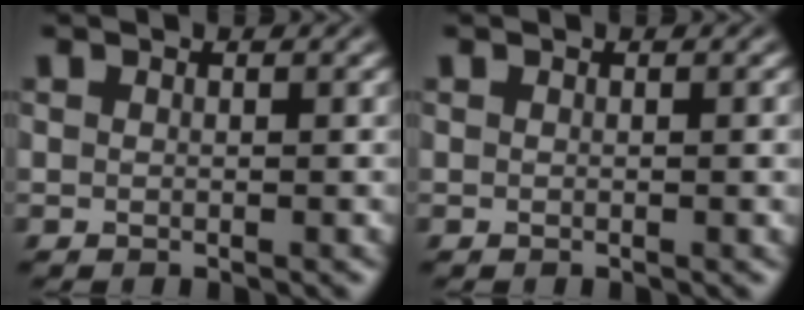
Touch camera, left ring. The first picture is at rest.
{"total": 0.7, "force": [0.0, 0.1, 0.7], "torque": [-0.007, 0.001, 0.000]}